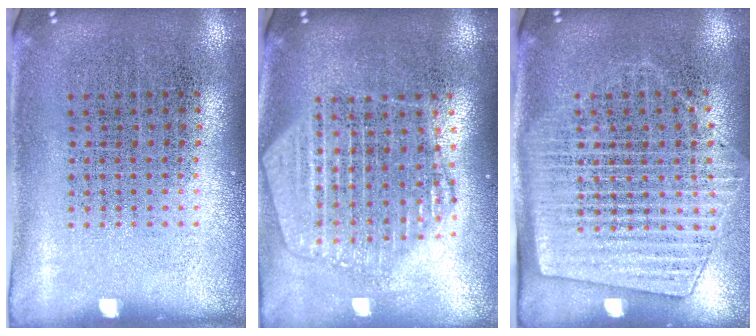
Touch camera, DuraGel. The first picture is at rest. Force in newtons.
{"total": 2.2, "press": 1.9, "slide": 1.0}
{"total": 1.8, "press": 1.5, "slide": 1.0}